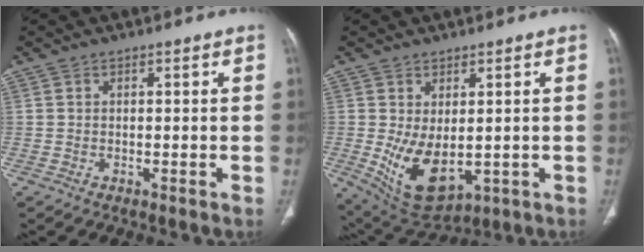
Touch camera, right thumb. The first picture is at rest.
{"total": 10.5, "force": [-1.0, 5.8, 8.7], "torque": [-0.143, -0.014, 0.012]}